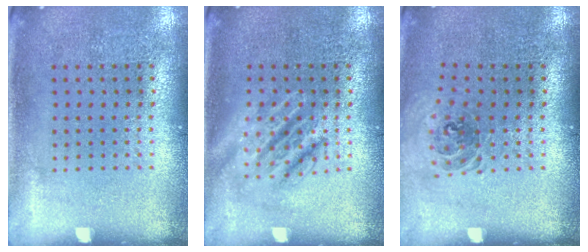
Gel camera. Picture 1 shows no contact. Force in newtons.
{"total": 1.7, "press": 1.7, "slide": 0.3}
{"total": 0.9, "press": 0.8, "slide": 0.3}